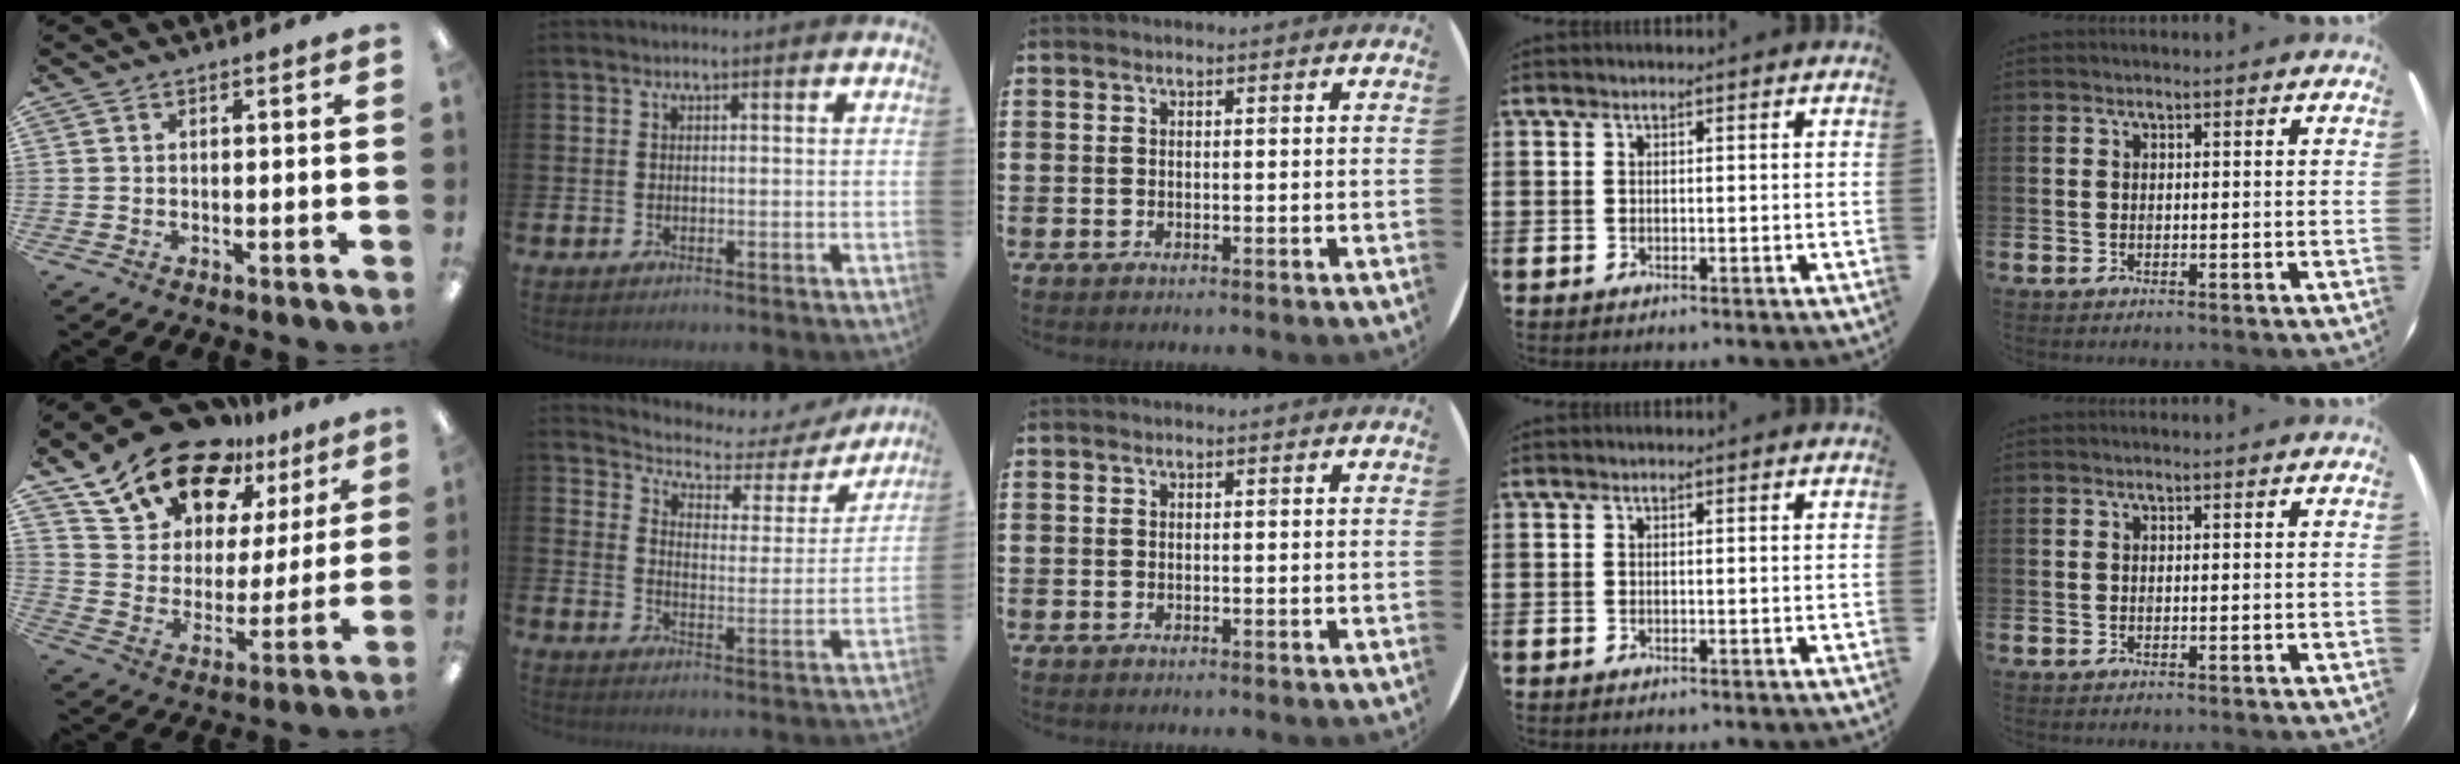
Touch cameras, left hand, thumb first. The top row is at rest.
{"thumb": {"total": 17.9, "force": [13.8, 9.1, 6.7], "torque": [-0.137, -0.089, 0.252]}, "index": {"total": 4.3, "force": [3.8, 1.8, 0.9], "torque": [-0.047, -0.030, 0.055]}}